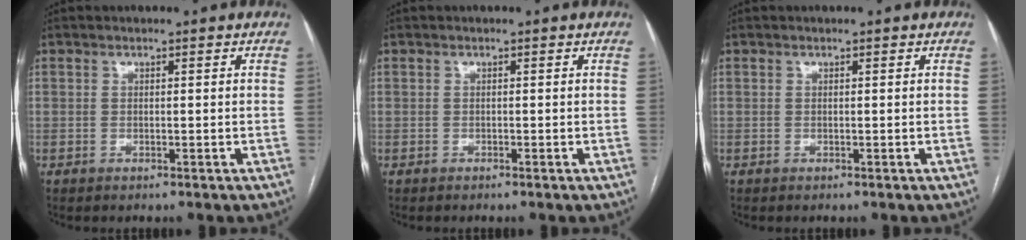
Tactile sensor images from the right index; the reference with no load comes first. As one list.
[{"total": 0.0}, {"total": 0.0}]